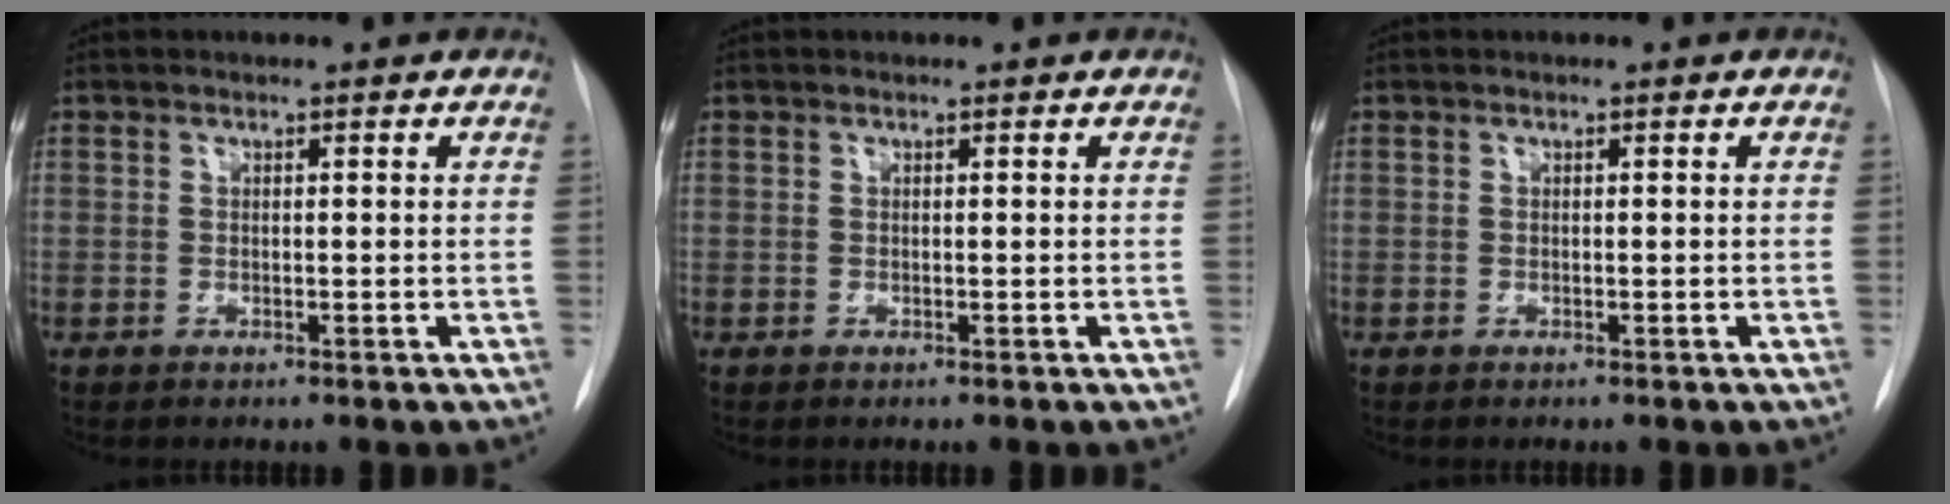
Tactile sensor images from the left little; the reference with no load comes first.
{"total": 0.0}
{"total": 0.0}